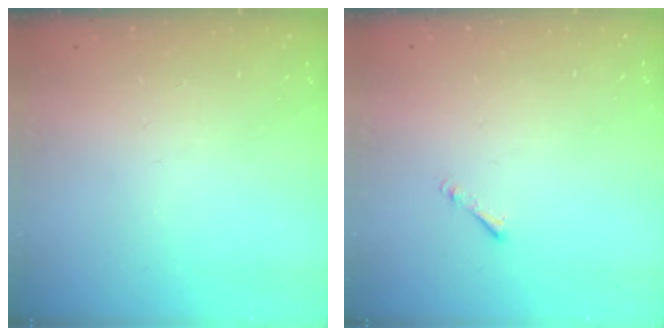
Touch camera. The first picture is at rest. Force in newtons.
{"total": 0.8, "press": 0.7, "slide": 0.3}